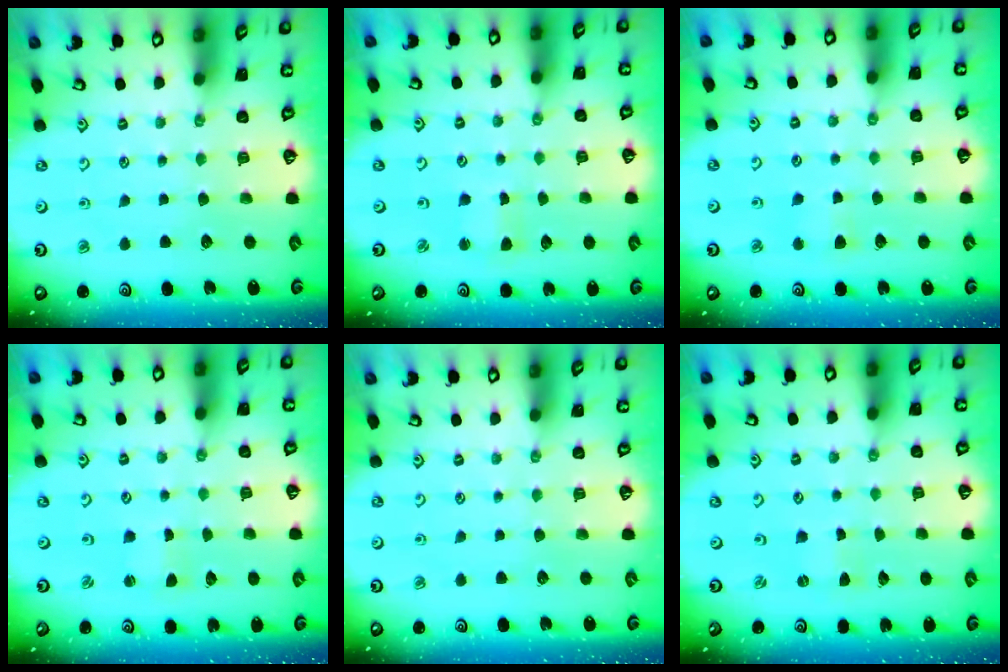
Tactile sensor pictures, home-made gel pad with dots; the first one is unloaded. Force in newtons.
{"total": 1.7, "press": 1.7, "slide": 0.2}
{"total": 3.1, "press": 3.1, "slide": 0.5}
{"total": 0.8, "press": 0.8, "slide": 0.0}
{"total": 0.0}
{"total": 0.0}